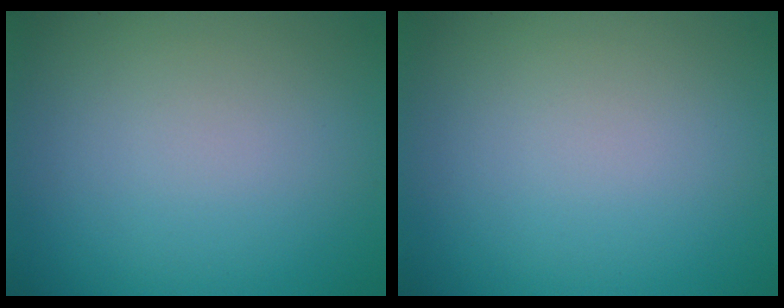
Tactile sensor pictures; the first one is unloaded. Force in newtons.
{"total": 0.0}